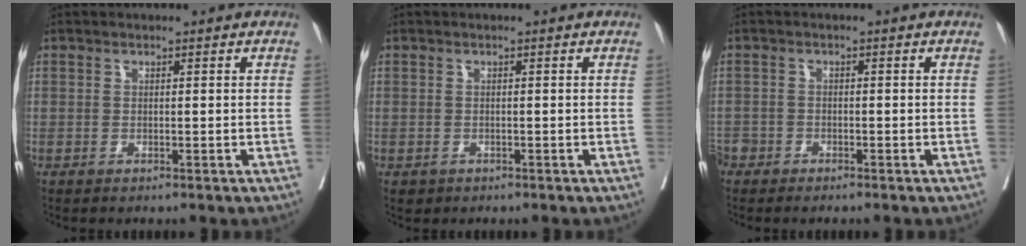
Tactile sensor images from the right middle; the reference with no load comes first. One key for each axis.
{"total": 1.0, "fx": -0.5, "fy": 0.9, "fz": 0.2, "tx": -0.007, "ty": 0.002, "tz": -0.002}
{"total": 3.4, "fx": -2.7, "fy": 2.0, "fz": 0.6, "tx": -0.012, "ty": 0.000, "tz": -0.054}